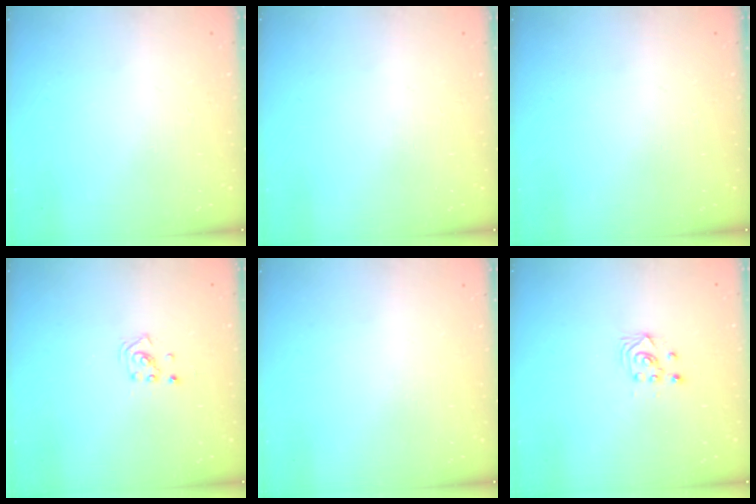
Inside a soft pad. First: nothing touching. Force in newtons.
{"total": 0.0}
{"total": 0.0}
{"total": 1.9, "press": 1.9, "slide": 0.1}
{"total": 0.0}
{"total": 2.6, "press": 2.6, "slide": 0.3}